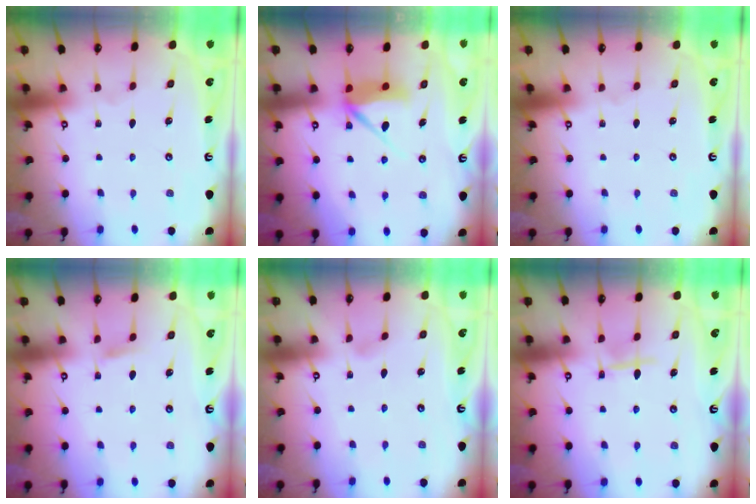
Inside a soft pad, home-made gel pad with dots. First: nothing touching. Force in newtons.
{"total": 7.4, "press": 7.4, "slide": 0.8}
{"total": 0.0}
{"total": 4.6, "press": 4.5, "slide": 0.5}
{"total": 2.4, "press": 2.4, "slide": 0.3}
{"total": 5.1, "press": 5.1, "slide": 0.6}